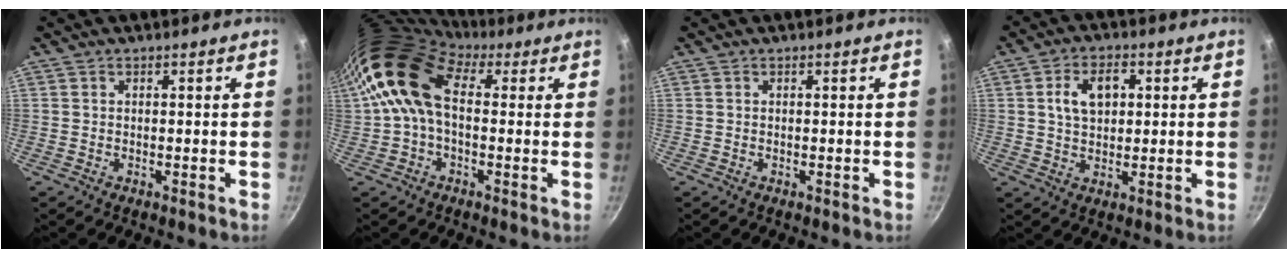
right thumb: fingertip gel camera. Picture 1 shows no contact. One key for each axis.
{"total": 13.2, "fx": 2.0, "fy": 8.8, "fz": 9.7, "tx": -0.173, "ty": 0.023, "tz": 0.018}
{"total": 0.0}
{"total": 7.6, "fx": 1.7, "fy": 5.1, "fz": 5.4, "tx": -0.073, "ty": 0.006, "tz": 0.027}